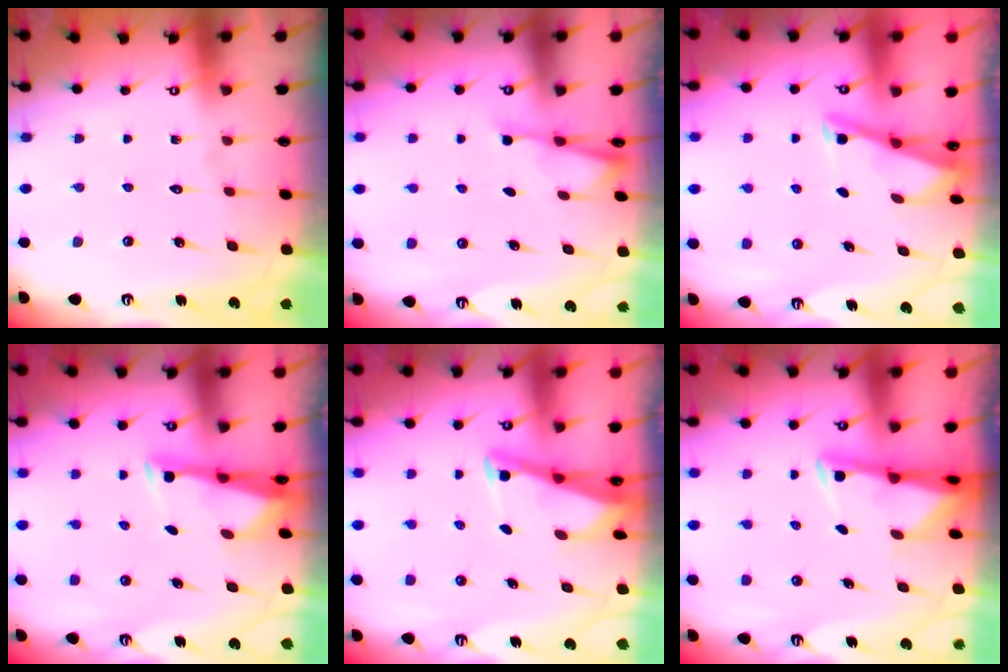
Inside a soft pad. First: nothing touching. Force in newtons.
{"total": 2.5, "press": 2.4, "slide": 0.4}
{"total": 2.8, "press": 2.8, "slide": 0.3}
{"total": 3.0, "press": 2.9, "slide": 0.8}
{"total": 2.6, "press": 2.6, "slide": 0.2}
{"total": 2.9, "press": 2.8, "slide": 0.7}